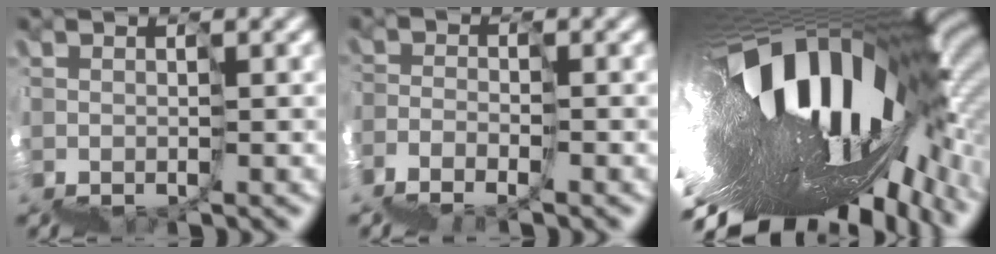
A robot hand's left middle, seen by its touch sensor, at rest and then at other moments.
{"total": 0.7, "force": [-0.6, 0.3, 0.3], "torque": [-0.003, 0.010, -0.016]}
{"total": 18.4, "force": [1.6, 5.0, 17.7], "torque": [-0.299, 0.006, 0.020]}